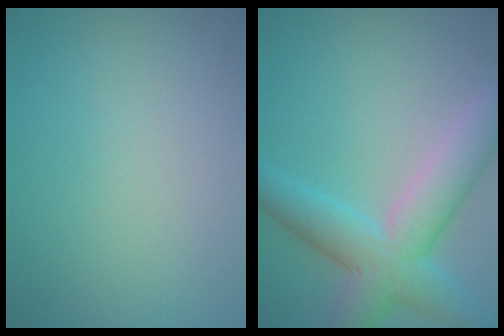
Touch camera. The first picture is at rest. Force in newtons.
{"total": 6.7, "press": 6.7, "slide": 0.2}